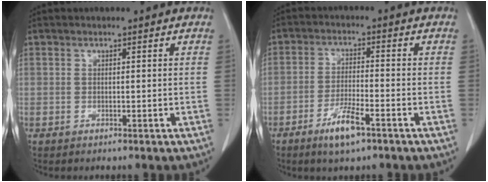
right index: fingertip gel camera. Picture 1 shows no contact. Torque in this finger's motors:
{"motor_torque": [0.61, -0.47, 0.11, 0.07]}